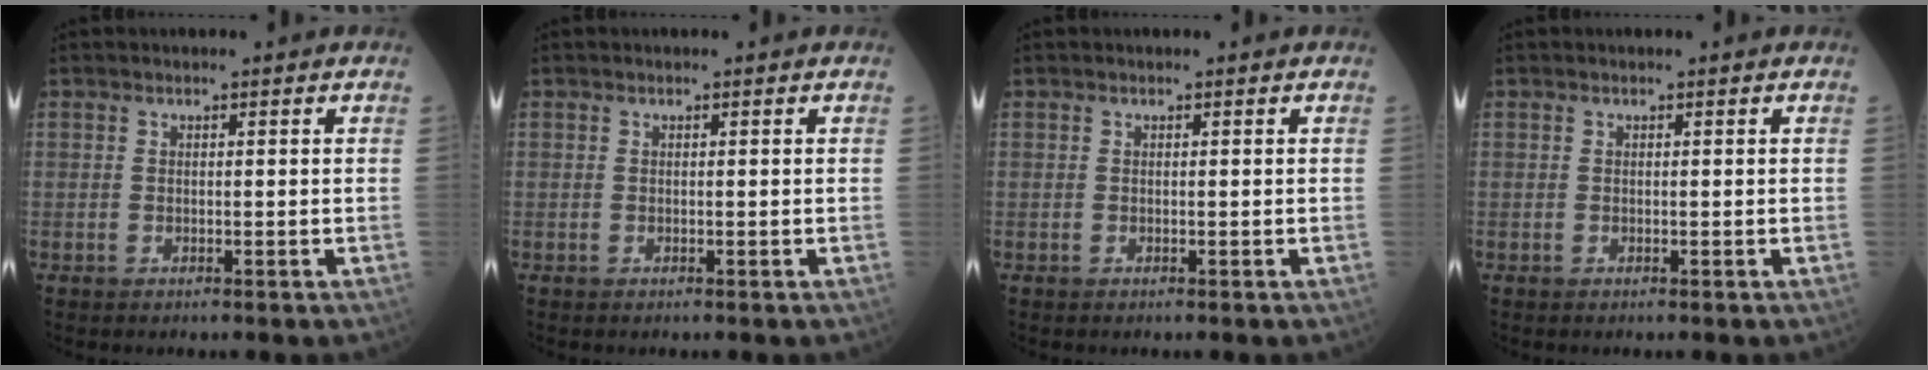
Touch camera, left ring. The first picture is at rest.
{"total": 0.0}
{"total": 0.0}
{"total": 0.0}